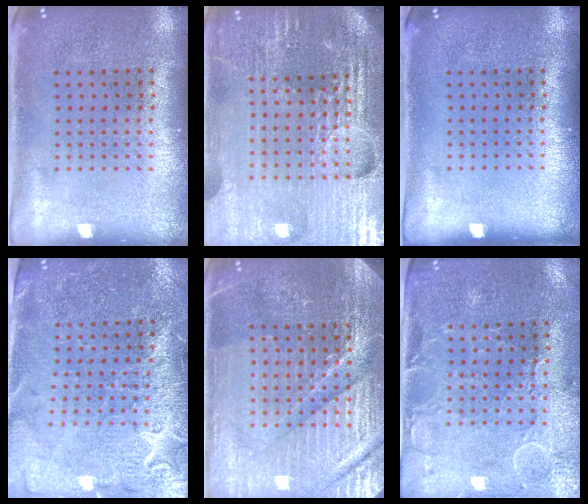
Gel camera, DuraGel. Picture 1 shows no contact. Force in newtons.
{"total": 5.8, "press": 5.2, "slide": 2.6}
{"total": 0.0}
{"total": 3.2, "press": 3.1, "slide": 1.0}
{"total": 4.8, "press": 4.6, "slide": 1.6}
{"total": 0.6, "press": 0.3, "slide": 0.5}